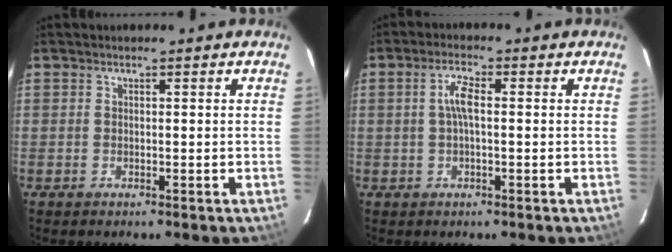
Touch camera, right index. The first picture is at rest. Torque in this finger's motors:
{"motor_torque": [0.29, 0.04, 0.19, 0.08]}